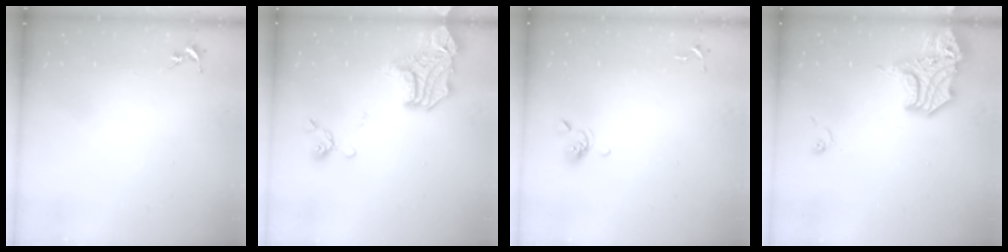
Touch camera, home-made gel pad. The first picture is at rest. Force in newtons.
{"total": 18.0, "press": 17.9, "slide": 1.8}
{"total": 6.2, "press": 6.0, "slide": 1.5}
{"total": 15.8, "press": 15.6, "slide": 2.4}